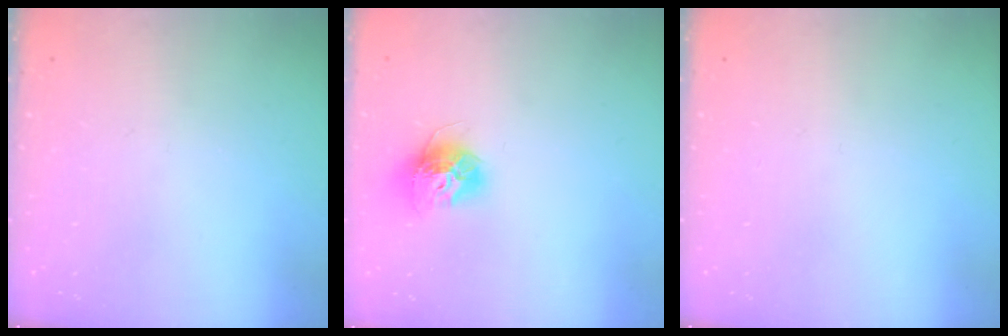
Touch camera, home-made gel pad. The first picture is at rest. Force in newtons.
{"total": 12.0, "press": 11.9, "slide": 1.1}
{"total": 0.0}